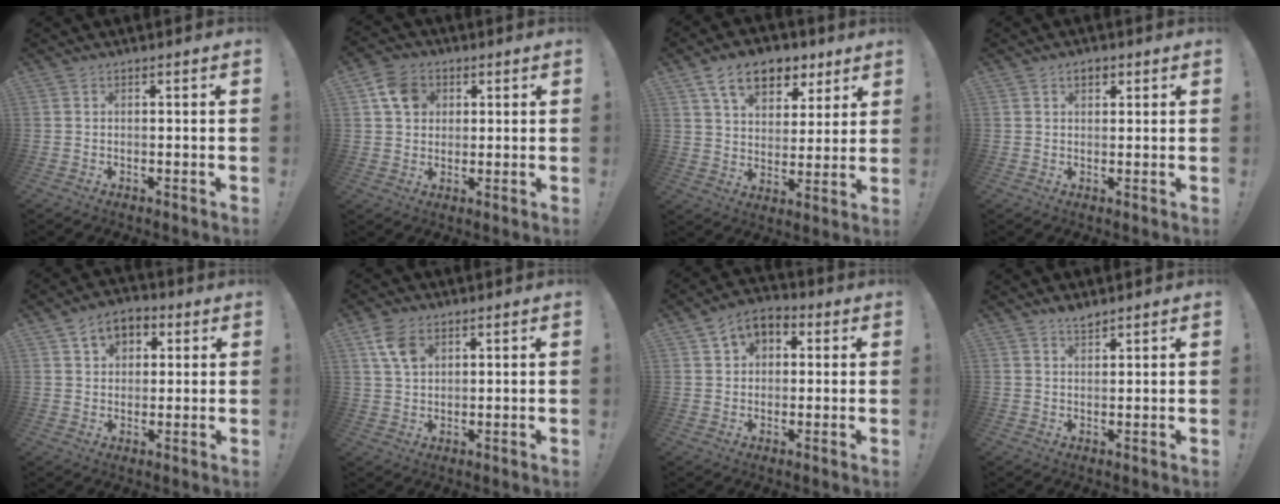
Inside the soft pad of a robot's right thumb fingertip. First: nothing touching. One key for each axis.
{"total": 8.5, "fx": 3.1, "fy": 7.0, "fz": 3.7, "tx": -0.056, "ty": -0.001, "tz": 0.063}
{"total": 13.7, "fx": 8.1, "fy": 8.4, "fz": 7.2, "tx": -0.119, "ty": -0.035, "tz": 0.150}
{"total": 2.9, "fx": 1.3, "fy": 1.9, "fz": 1.7, "tx": -0.029, "ty": 0.003, "tz": 0.022}
{"total": 8.3, "fx": 3.4, "fy": 6.2, "fz": 4.3, "tx": -0.062, "ty": -0.006, "tz": 0.066}
{"total": 7.2, "fx": 3.4, "fy": 4.5, "fz": 4.5, "tx": -0.078, "ty": -0.006, "tz": 0.069}
{"total": 7.1, "fx": 3.0, "fy": 5.5, "fz": 3.2, "tx": -0.059, "ty": -0.007, "tz": 0.060}
{"total": 2.7, "fx": 2.4, "fy": 0.7, "fz": 1.1, "tx": -0.011, "ty": -0.017, "tz": 0.040}